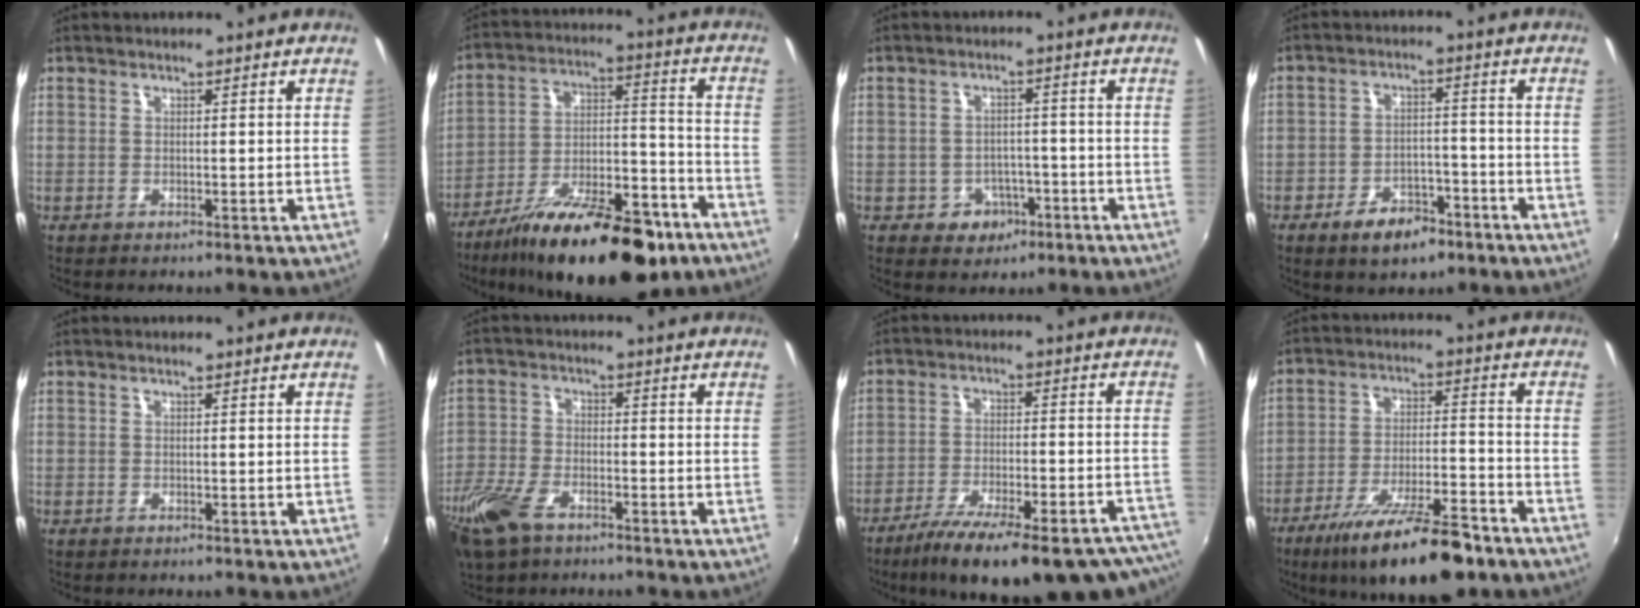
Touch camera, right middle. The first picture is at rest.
{"total": 23.7, "force": [-15.9, 8.3, 15.4], "torque": [-0.253, -0.016, -0.238]}
{"total": 5.3, "force": [-2.4, 4.5, 1.5], "torque": [-0.038, 0.013, -0.022]}
{"total": 8.0, "force": [-5.2, 4.2, 4.4], "torque": [-0.095, 0.009, -0.073]}
{"total": 0.0}
{"total": 11.5, "force": [-7.4, 5.8, 6.8], "torque": [-0.173, -0.022, -0.149]}
{"total": 26.7, "force": [-21.7, 6.5, 14.1], "torque": [-0.219, -0.033, -0.297]}
{"total": 17.1, "force": [-12.2, 4.6, 11.0], "torque": [-0.200, -0.017, -0.192]}